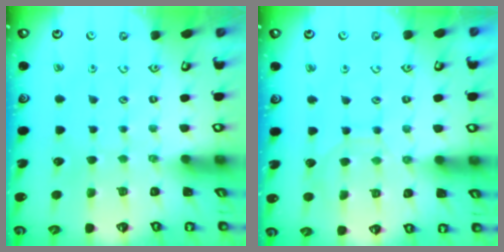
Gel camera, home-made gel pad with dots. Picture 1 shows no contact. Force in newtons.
{"total": 5.6, "press": 5.5, "slide": 0.5}